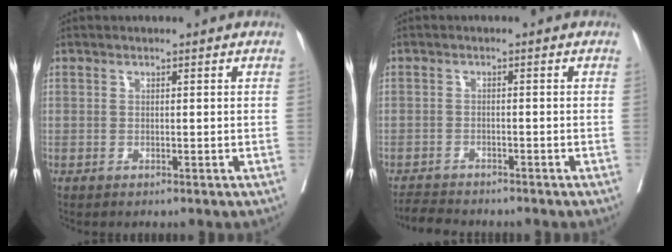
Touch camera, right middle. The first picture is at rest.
{"total": 4.3, "force": [-4.1, 0.6, 0.8], "torque": [-0.011, -0.014, -0.070]}